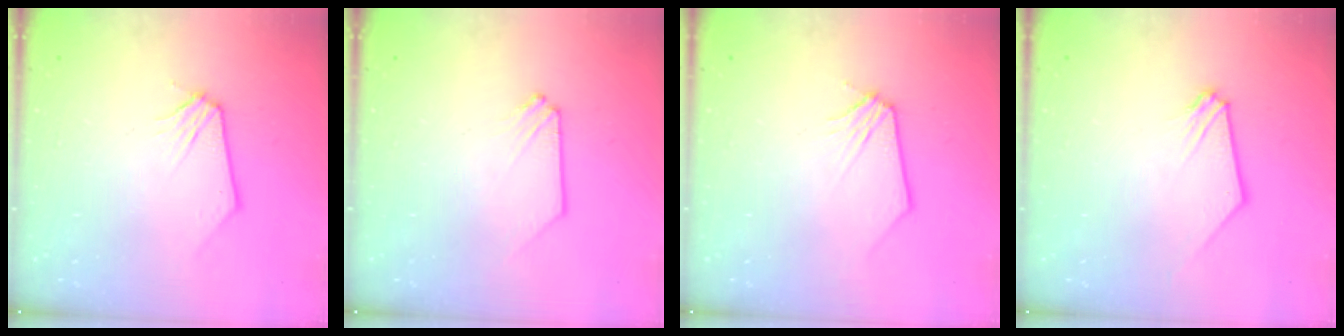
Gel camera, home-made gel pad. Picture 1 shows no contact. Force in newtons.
{"total": 0.0}
{"total": 0.0}
{"total": 0.7, "press": 0.7, "slide": 0.1}